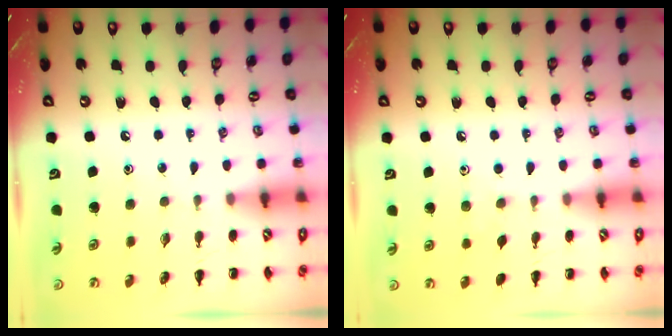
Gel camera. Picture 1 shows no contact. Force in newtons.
{"total": 4.2, "press": 4.0, "slide": 1.3}